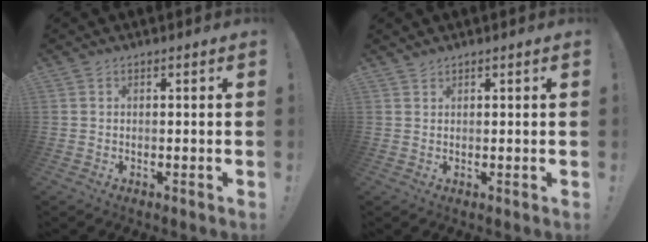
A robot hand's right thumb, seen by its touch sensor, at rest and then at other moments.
{"total": 1.1, "force": [1.1, 0.3, 0.1], "torque": [0.004, -0.005, 0.020]}